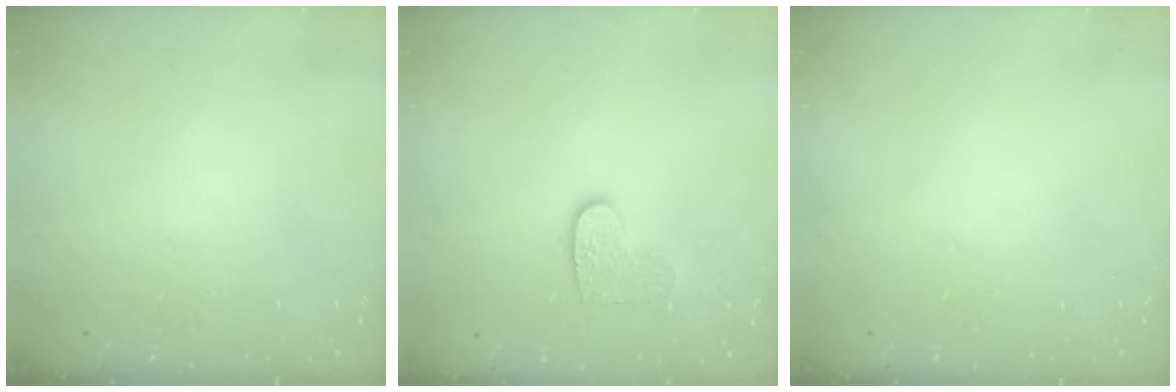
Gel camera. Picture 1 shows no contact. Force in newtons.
{"total": 6.4, "press": 6.4, "slide": 0.3}
{"total": 0.0}